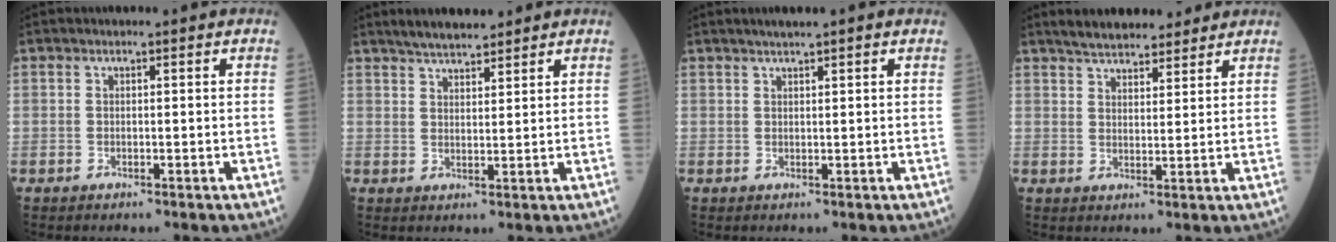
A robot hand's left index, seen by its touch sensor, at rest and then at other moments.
{"total": 5.7, "force": [5.0, 1.2, 2.3], "torque": [-0.043, 0.017, 0.088]}
{"total": 2.3, "force": [1.8, 0.0, 1.5], "torque": [-0.025, 0.013, 0.030]}
{"total": 9.2, "force": [8.0, 2.7, 3.6], "torque": [-0.049, 0.018, 0.123]}